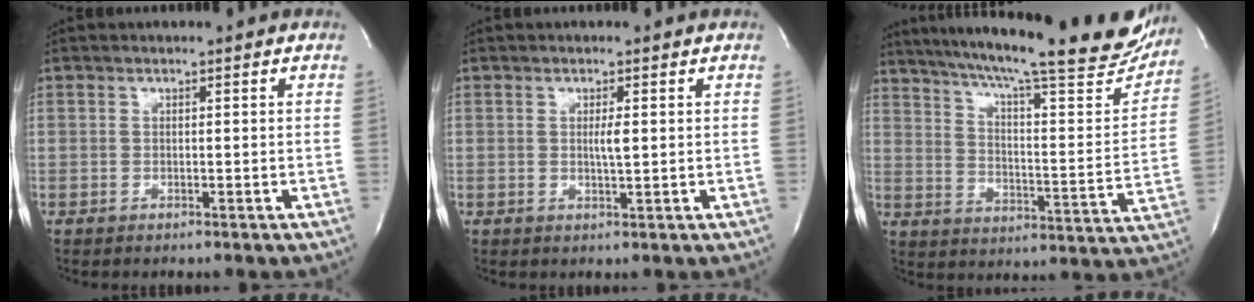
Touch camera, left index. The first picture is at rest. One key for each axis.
{"total": 1.8, "fx": 0.2, "fy": 0.1, "fz": 1.8, "tx": -0.036, "ty": -0.003, "tz": 0.004}
{"total": 28.6, "fx": 24.4, "fy": 3.7, "fz": 14.5, "tx": -0.233, "ty": -0.045, "tz": 0.317}